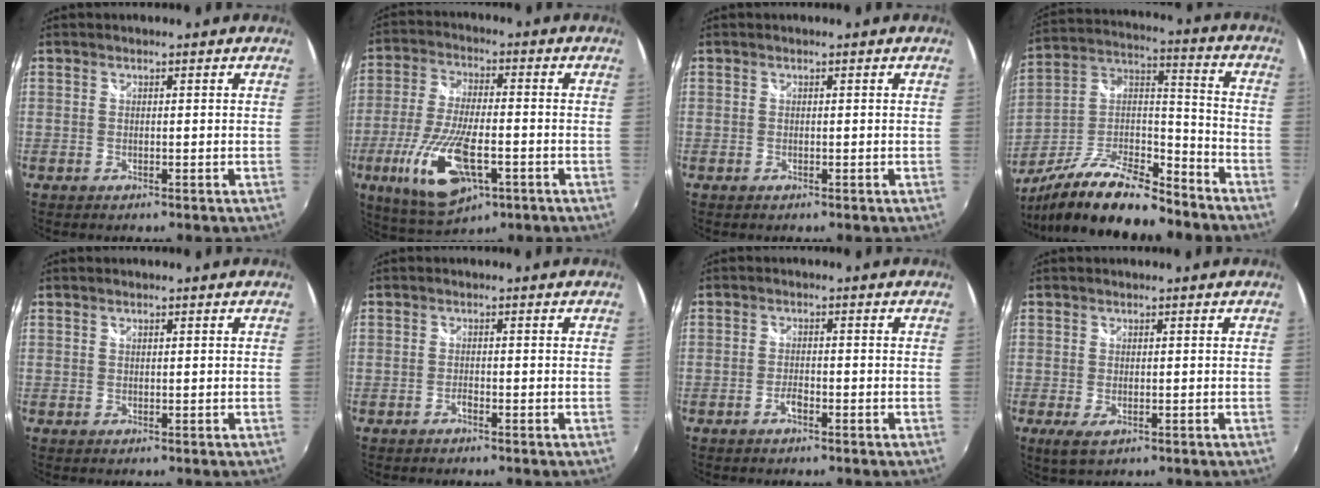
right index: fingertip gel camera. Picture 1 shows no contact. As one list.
[{"total": 15.5, "force": [-5.7, 5.7, 13.3], "torque": [-0.279, -0.026, -0.099]}, {"total": 0.0}, {"total": 20.4, "force": [-15.4, 6.0, 12.0], "torque": [-0.240, -0.007, -0.264]}, {"total": 0.6, "force": [0.3, 0.3, 0.4], "torque": [-0.005, 0.002, 0.005]}, {"total": 0.8, "force": [-0.6, 0.3, 0.5], "torque": [-0.009, 0.001, -0.013]}, {"total": 2.1, "force": [-1.2, 0.8, 1.5], "torque": [-0.035, 0.002, -0.025]}, {"total": 3.1, "force": [-0.8, 1.6, 2.6], "torque": [-0.047, -0.012, -0.008]}]